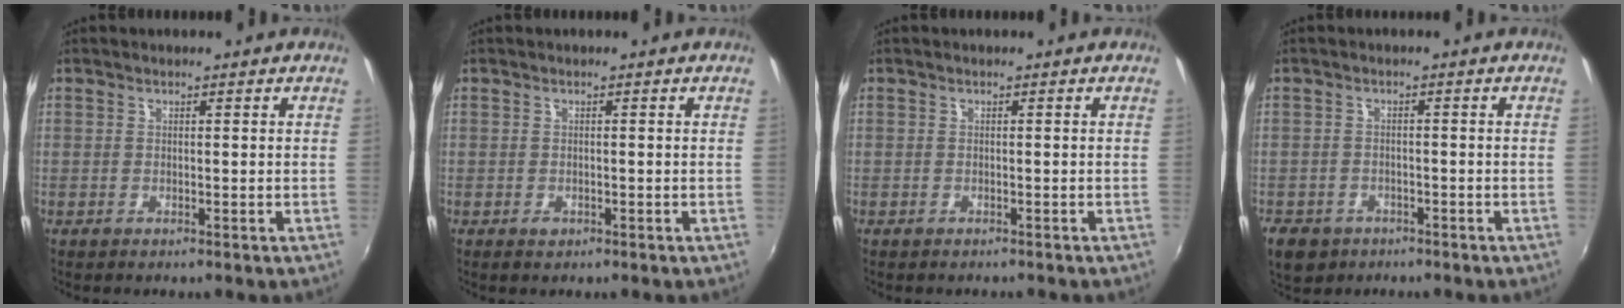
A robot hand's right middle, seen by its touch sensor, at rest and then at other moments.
{"total": 1.1, "force": [-0.6, 0.8, 0.4], "torque": [-0.006, -0.003, -0.009]}
{"total": 0.8, "force": [-0.7, 0.3, 0.2], "torque": [-0.006, -0.001, -0.009]}
{"total": 6.2, "force": [-3.7, 4.4, 2.4], "torque": [-0.062, -0.008, -0.055]}